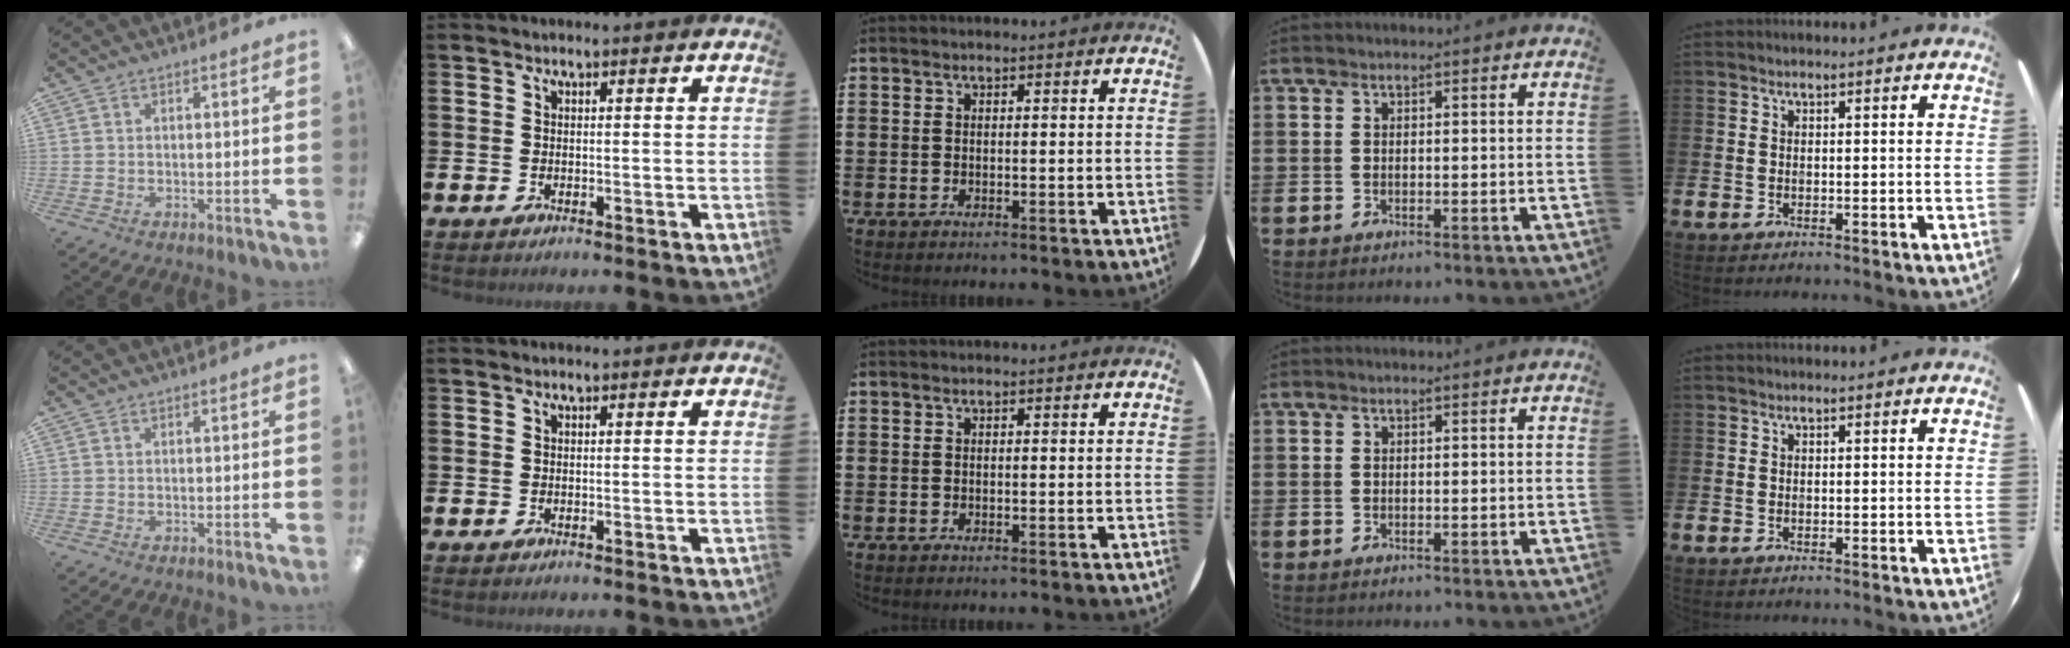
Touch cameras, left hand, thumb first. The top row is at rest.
{}